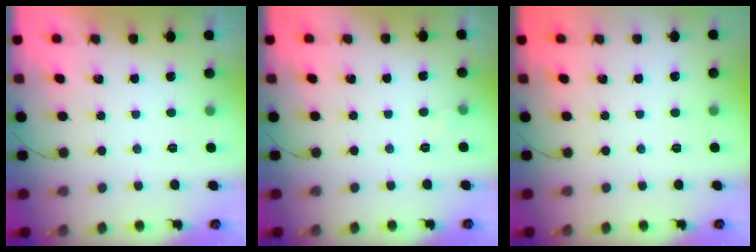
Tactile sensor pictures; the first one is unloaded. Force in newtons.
{"total": 2.3, "press": 2.1, "slide": 0.9}
{"total": 0.0}